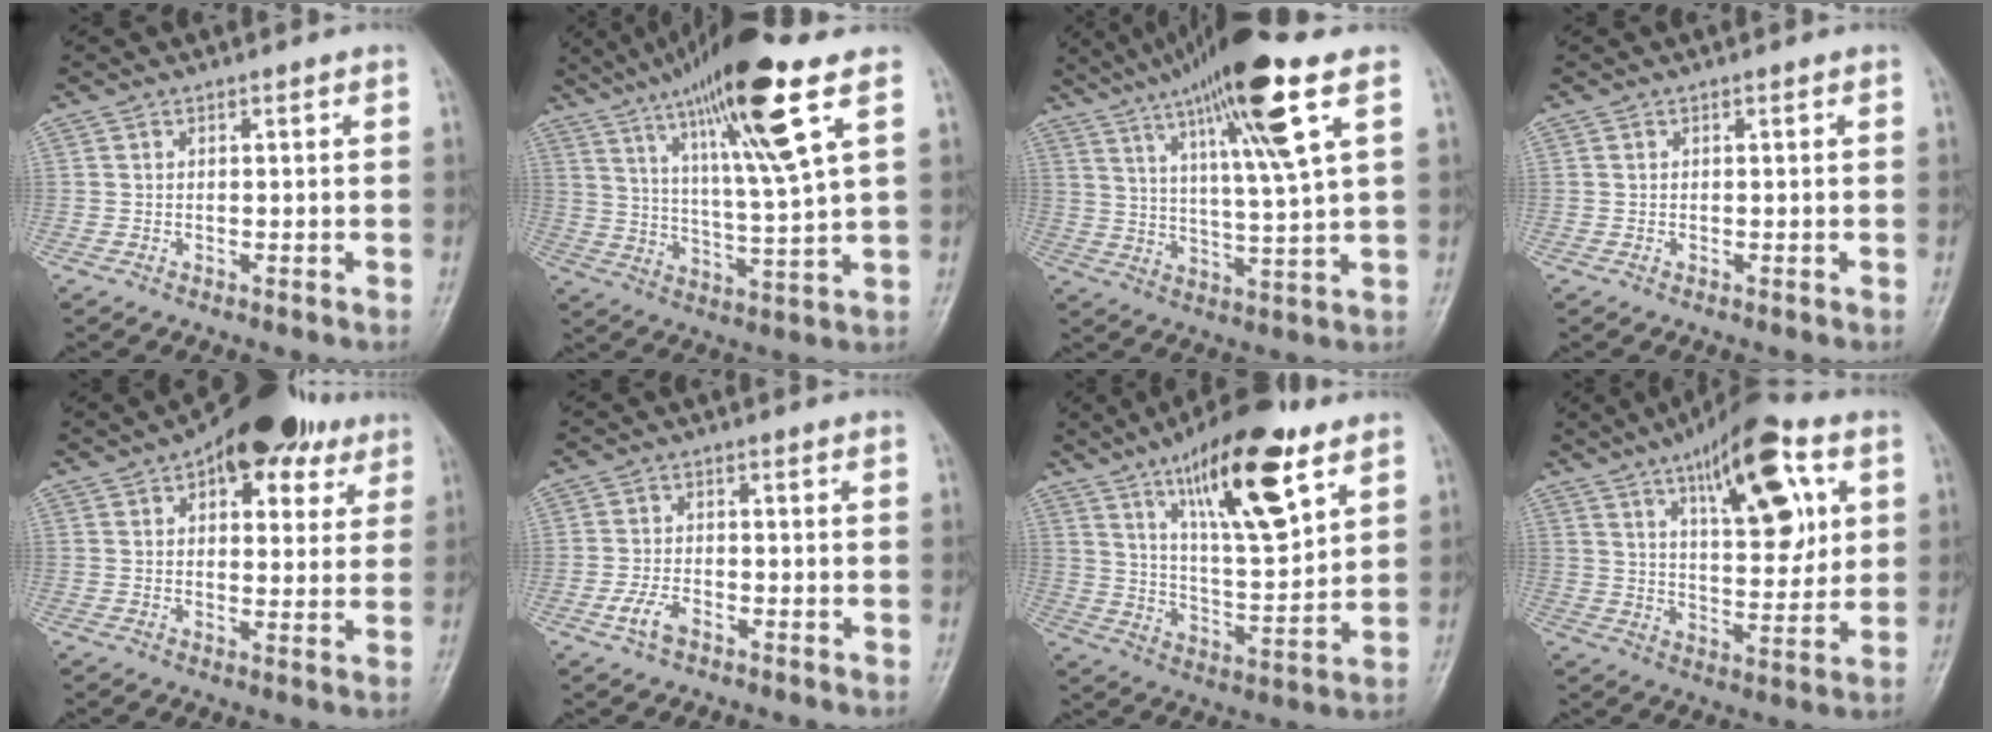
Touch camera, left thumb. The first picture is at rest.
{"total": 18.7, "force": [9.8, 1.5, 15.9], "torque": [-0.271, -0.029, 0.169]}
{"total": 18.3, "force": [9.3, 1.5, 15.7], "torque": [-0.263, -0.019, 0.157]}
{"total": 0.0}
{"total": 14.9, "force": [7.8, 8.0, 9.8], "torque": [-0.078, -0.008, 0.103]}
{"total": 4.1, "force": [-2.2, 2.1, 2.7], "torque": [-0.057, 0.013, -0.044]}
{"total": 19.7, "force": [10.8, 5.7, 15.5], "torque": [-0.225, -0.048, 0.183]}
{"total": 19.3, "force": [8.0, 7.4, 15.9], "torque": [-0.204, -0.020, 0.123]}